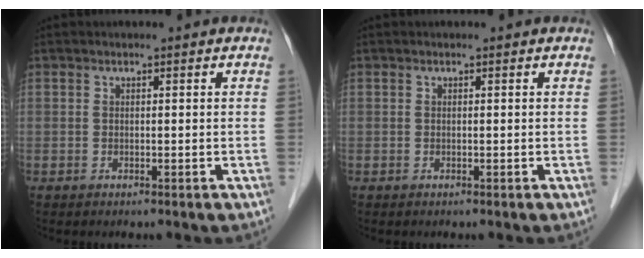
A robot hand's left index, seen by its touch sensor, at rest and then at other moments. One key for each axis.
{"total": 0.0}